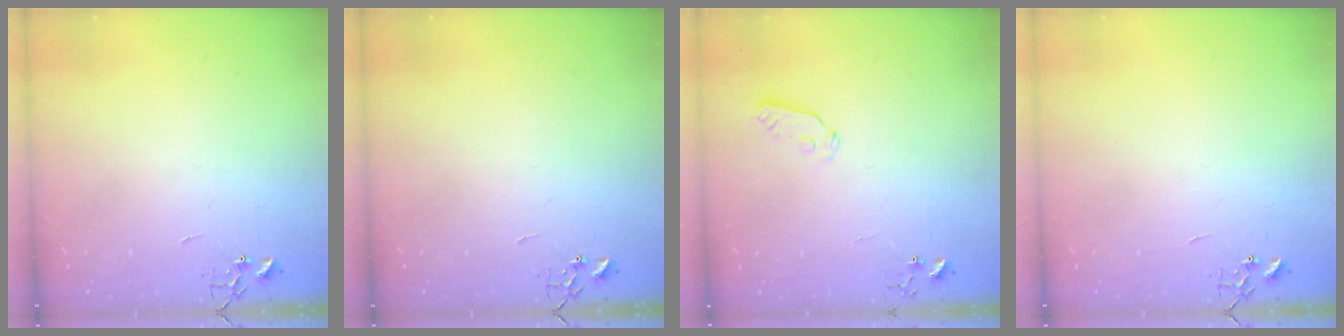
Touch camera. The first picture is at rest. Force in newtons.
{"total": 0.0}
{"total": 3.8, "press": 3.8, "slide": 0.6}
{"total": 0.0}